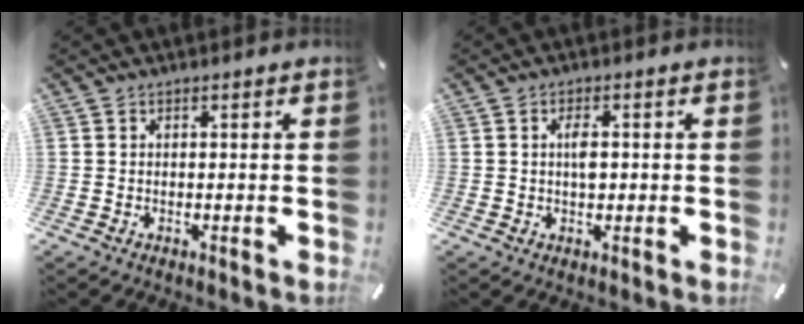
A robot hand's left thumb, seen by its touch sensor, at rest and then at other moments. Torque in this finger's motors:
{"motor_torque": [0.03, -0.13, 0.25, 0.17, 0.02]}